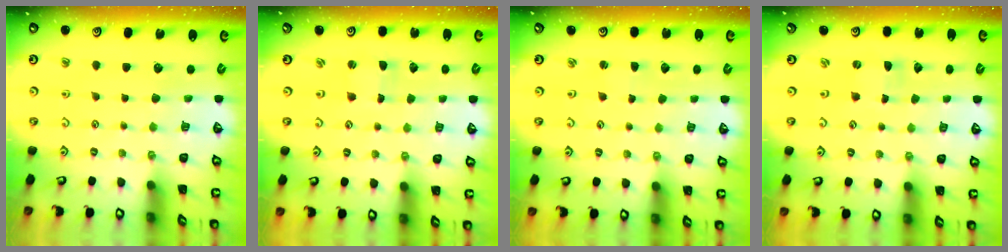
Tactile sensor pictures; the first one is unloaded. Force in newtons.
{"total": 0.0}
{"total": 1.5, "press": 1.5, "slide": 0.1}
{"total": 0.0}